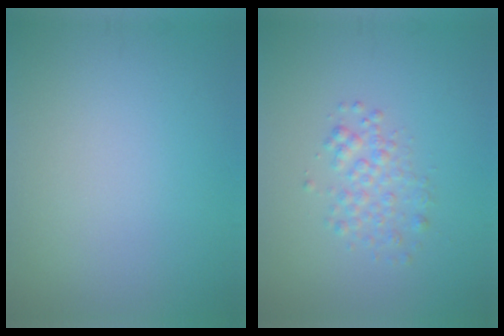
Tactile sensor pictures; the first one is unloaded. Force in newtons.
{"total": 2.1, "press": 2.1, "slide": 0.1}